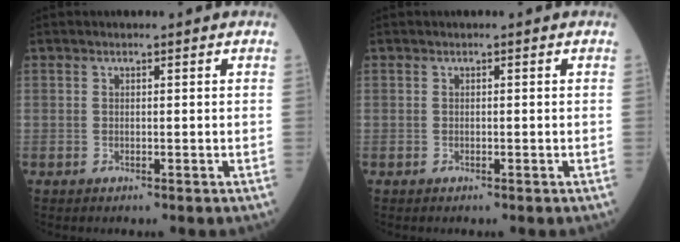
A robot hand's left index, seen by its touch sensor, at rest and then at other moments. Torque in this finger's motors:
{"motor_torque": [-0.05, 0.05, 0.00, 0.00]}